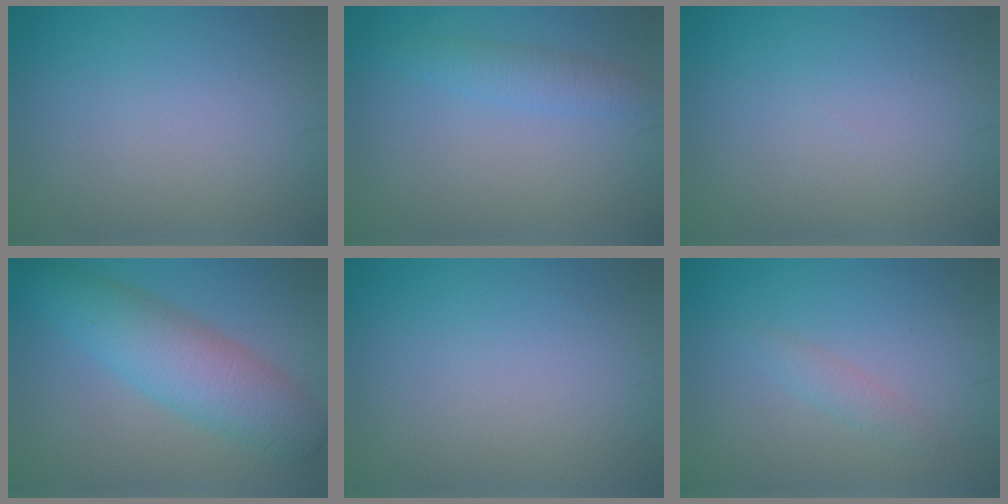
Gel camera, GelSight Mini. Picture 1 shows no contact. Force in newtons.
{"total": 2.0, "press": 1.9, "slide": 0.2}
{"total": 0.0}
{"total": 6.2, "press": 6.2, "slide": 0.1}
{"total": 0.0}
{"total": 1.2, "press": 1.2, "slide": 0.0}